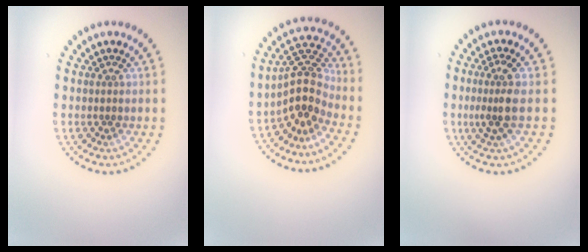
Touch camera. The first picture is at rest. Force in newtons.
{"total": 3.9, "press": 3.2, "slide": 2.3}
{"total": 2.9, "press": 2.4, "slide": 1.6}